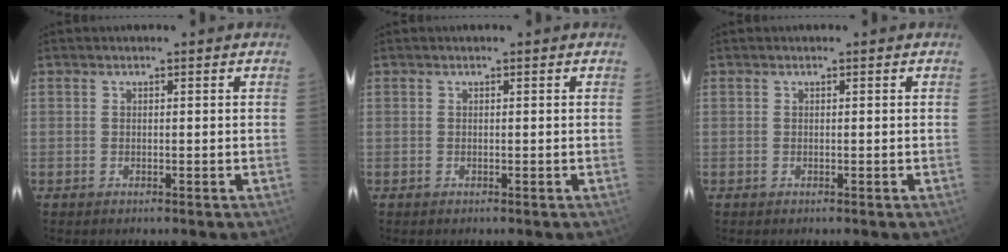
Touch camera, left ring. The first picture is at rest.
{"total": 0.0}
{"total": 0.0}